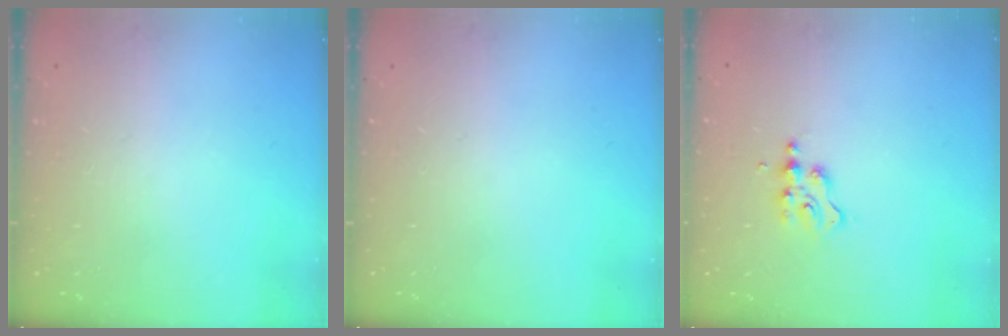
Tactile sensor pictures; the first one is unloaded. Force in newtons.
{"total": 0.0}
{"total": 2.8, "press": 2.8, "slide": 0.2}